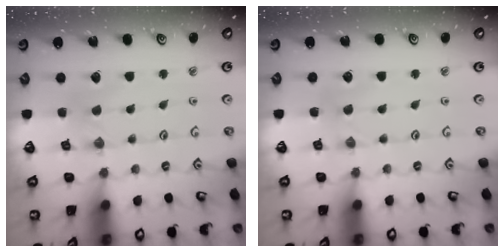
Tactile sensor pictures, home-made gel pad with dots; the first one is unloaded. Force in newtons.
{"total": 0.8, "press": 0.8, "slide": 0.2}